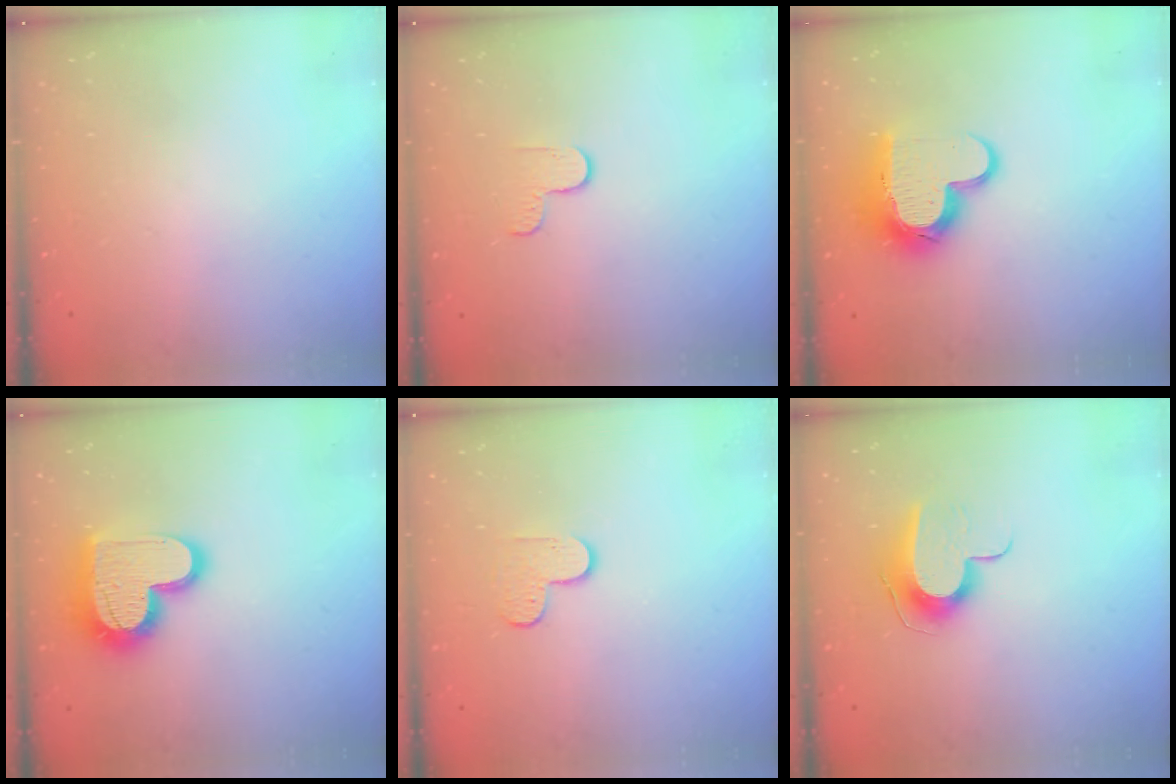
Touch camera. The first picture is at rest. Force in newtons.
{"total": 3.3, "press": 3.3, "slide": 0.4}
{"total": 14.0, "press": 14.0, "slide": 1.0}
{"total": 17.2, "press": 17.2, "slide": 1.2}
{"total": 4.7, "press": 4.7, "slide": 0.5}
{"total": 10.1, "press": 10.1, "slide": 0.5}